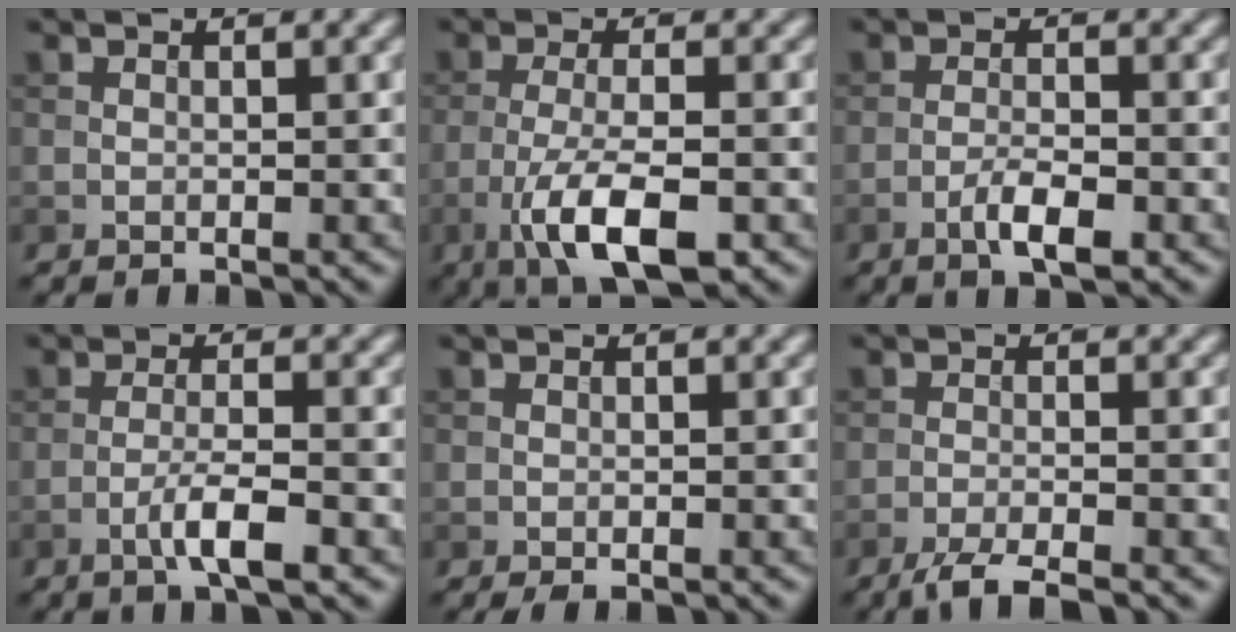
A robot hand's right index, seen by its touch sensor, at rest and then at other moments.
{"total": 6.9, "force": [-2.9, 2.2, 5.9], "torque": [-0.113, -0.005, -0.055]}
{"total": 3.4, "force": [-1.8, 0.9, 2.8], "torque": [-0.055, 0.002, -0.034]}
{"total": 3.5, "force": [-1.7, 0.5, 3.0], "torque": [-0.056, 0.007, -0.036]}
{"total": 0.9, "force": [-0.6, 0.2, 0.7], "torque": [-0.014, -0.003, -0.010]}
{"total": 3.3, "force": [-2.5, 0.4, 2.0], "torque": [-0.036, -0.002, -0.056]}